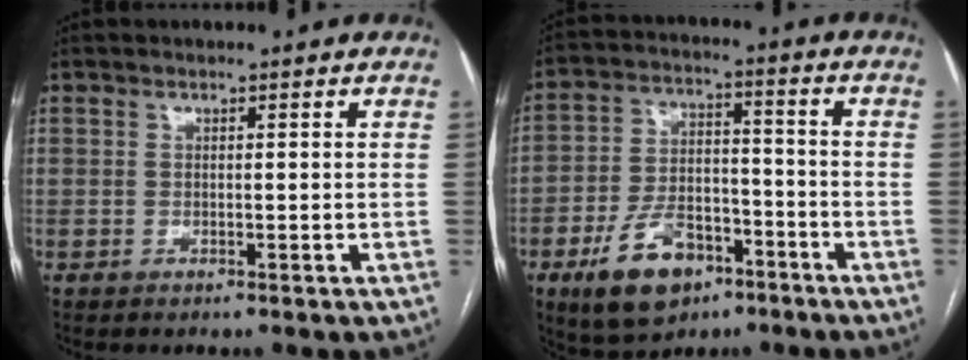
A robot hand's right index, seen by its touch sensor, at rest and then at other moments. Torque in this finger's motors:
{"motor_torque": [0.02, -0.25, -0.47, -0.21]}